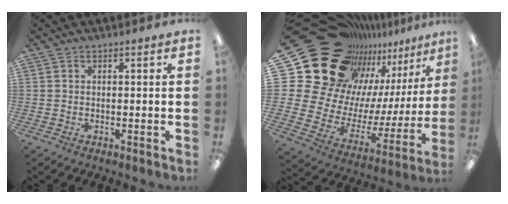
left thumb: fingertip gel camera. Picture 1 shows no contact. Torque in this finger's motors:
{"motor_torque": [0.47, 0.54, 1.19, -1.58, -0.03]}